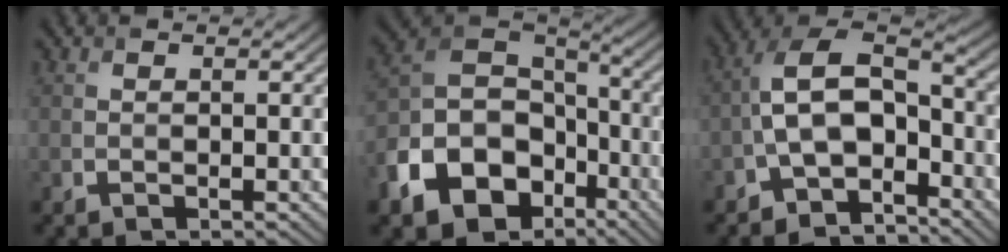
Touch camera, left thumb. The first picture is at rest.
{"total": 15.5, "force": [-7.4, 10.7, 8.5], "torque": [-0.217, -0.039, -0.137]}
{"total": 11.1, "force": [-5.2, 6.0, 7.7], "torque": [-0.152, -0.003, -0.103]}